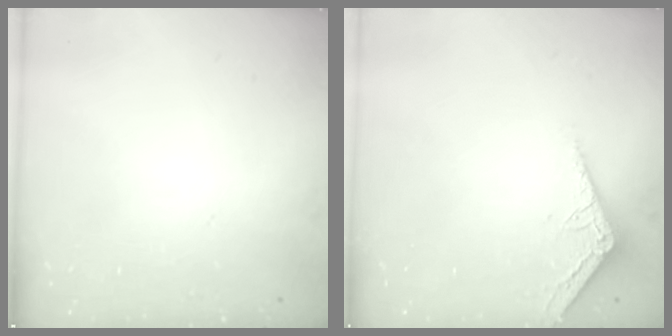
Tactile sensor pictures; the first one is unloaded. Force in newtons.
{"total": 3.6, "press": 3.6, "slide": 0.4}